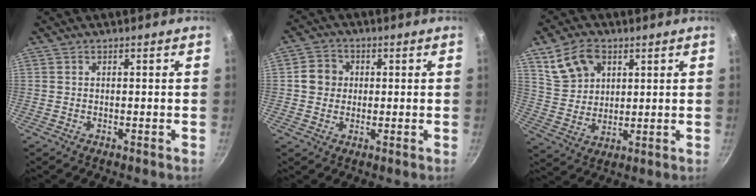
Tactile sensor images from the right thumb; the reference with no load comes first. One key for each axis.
{"total": 4.9, "fx": 0.5, "fy": 4.6, "fz": 1.7, "tx": -0.003, "ty": 0.006, "tz": -0.003}
{"total": 10.0, "fx": 4.7, "fy": 7.0, "fz": 5.4, "tx": -0.085, "ty": -0.014, "tz": 0.096}